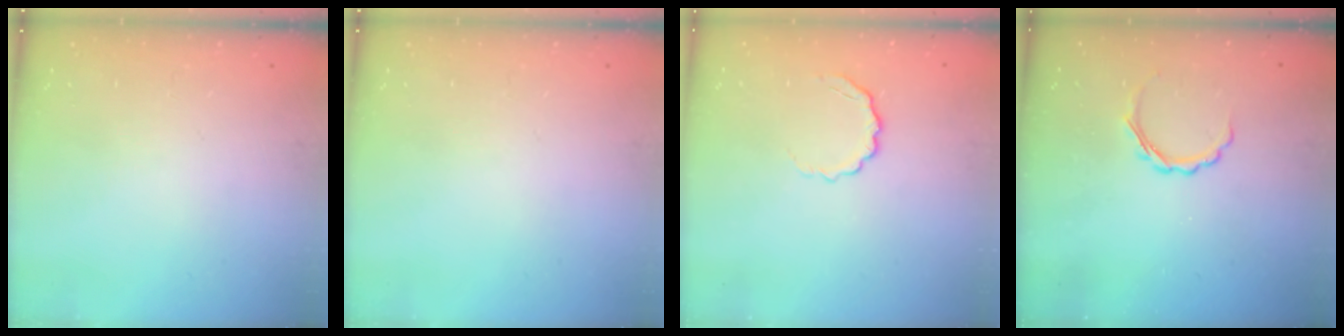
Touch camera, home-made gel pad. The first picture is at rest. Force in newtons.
{"total": 0.0}
{"total": 4.7, "press": 4.5, "slide": 1.3}
{"total": 5.2, "press": 5.0, "slide": 1.4}